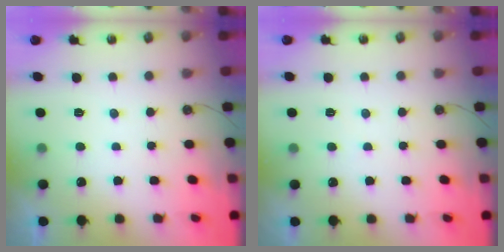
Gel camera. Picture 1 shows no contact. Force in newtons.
{"total": 3.0, "press": 2.9, "slide": 0.5}